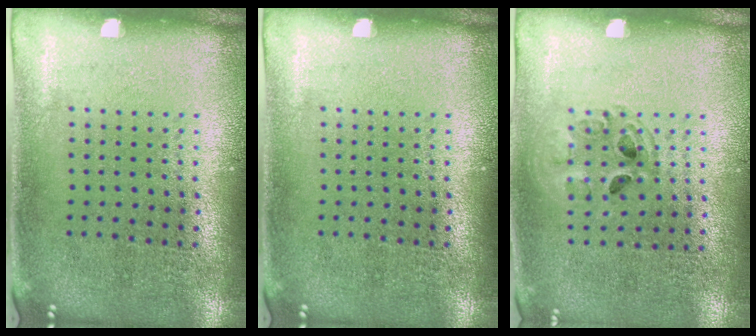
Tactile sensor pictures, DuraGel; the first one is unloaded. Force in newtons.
{"total": 0.0}
{"total": 1.0, "press": 1.0, "slide": 0.2}